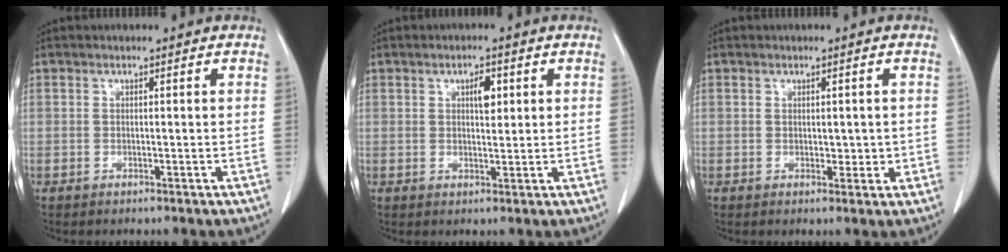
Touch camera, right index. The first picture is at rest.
{"total": 2.9, "force": [1.0, 1.1, 2.4], "torque": [-0.040, 0.001, 0.017]}
{"total": 1.3, "force": [0.0, 0.9, 0.9], "torque": [-0.011, 0.003, 0.003]}